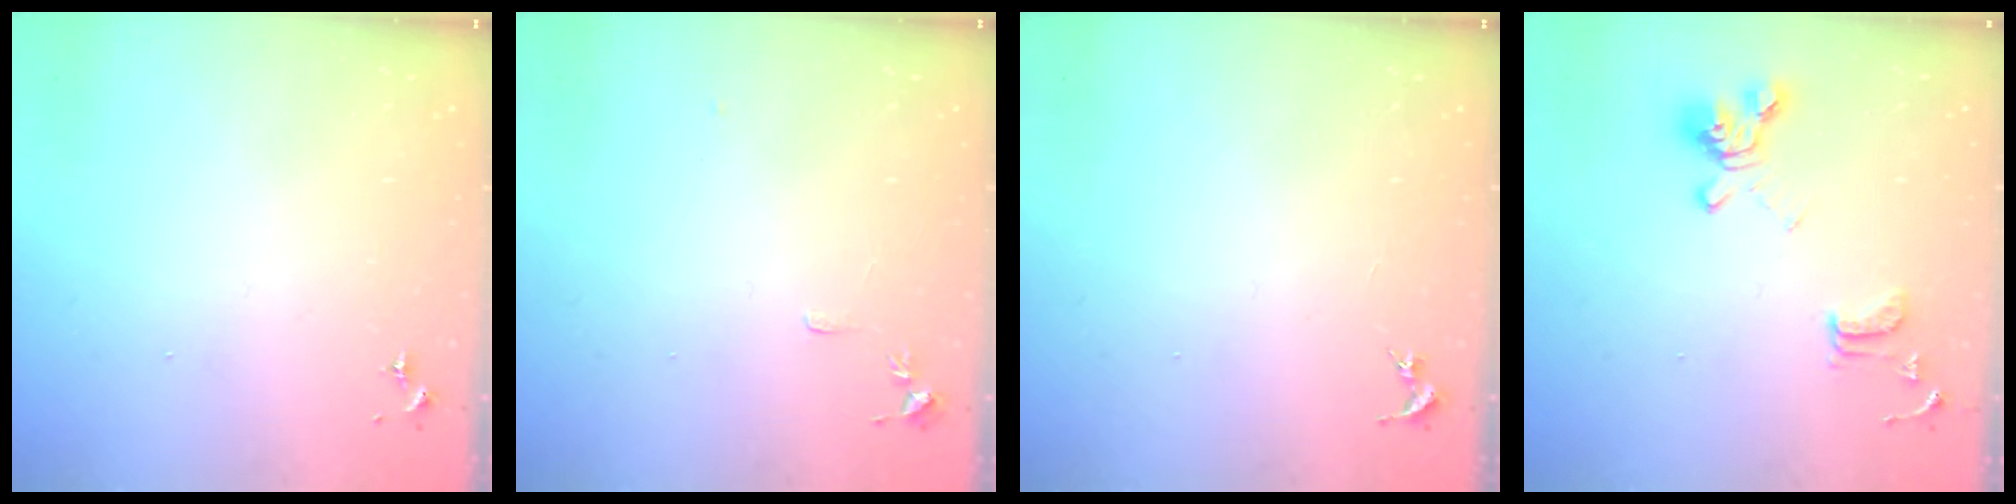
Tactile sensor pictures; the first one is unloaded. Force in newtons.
{"total": 4.4, "press": 4.4, "slide": 0.6}
{"total": 0.0}
{"total": 14.3, "press": 14.2, "slide": 1.5}